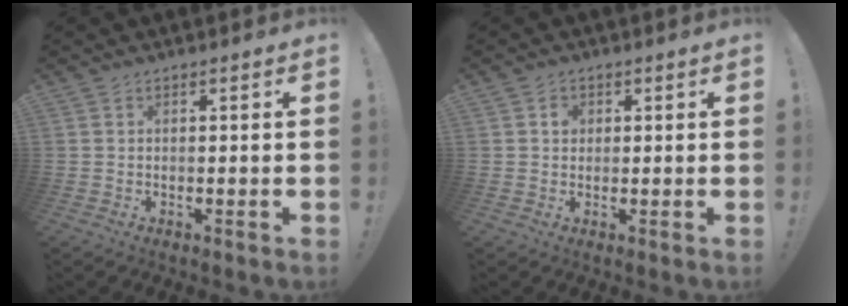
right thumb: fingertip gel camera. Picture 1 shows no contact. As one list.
[{"total": 1.9, "force": [0.4, 1.7, 0.7], "torque": [0.002, -0.002, 0.002]}]